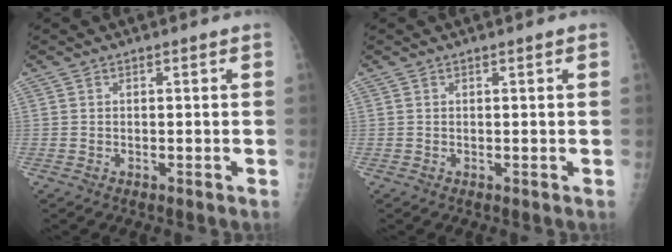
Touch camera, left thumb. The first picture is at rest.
{"total": 0.5, "force": [0.2, 0.0, 0.5], "torque": [-0.009, 0.001, 0.002]}